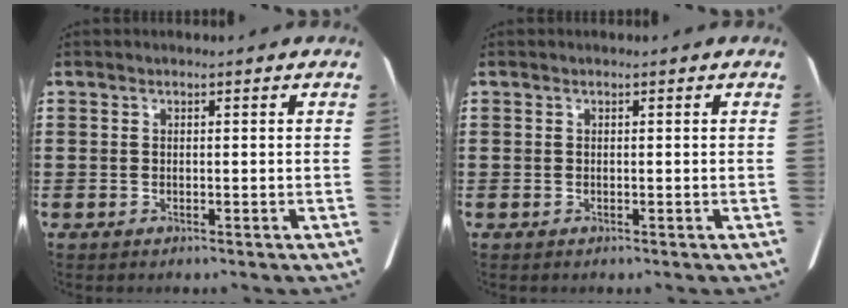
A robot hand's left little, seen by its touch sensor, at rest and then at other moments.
{"total": 0.0}